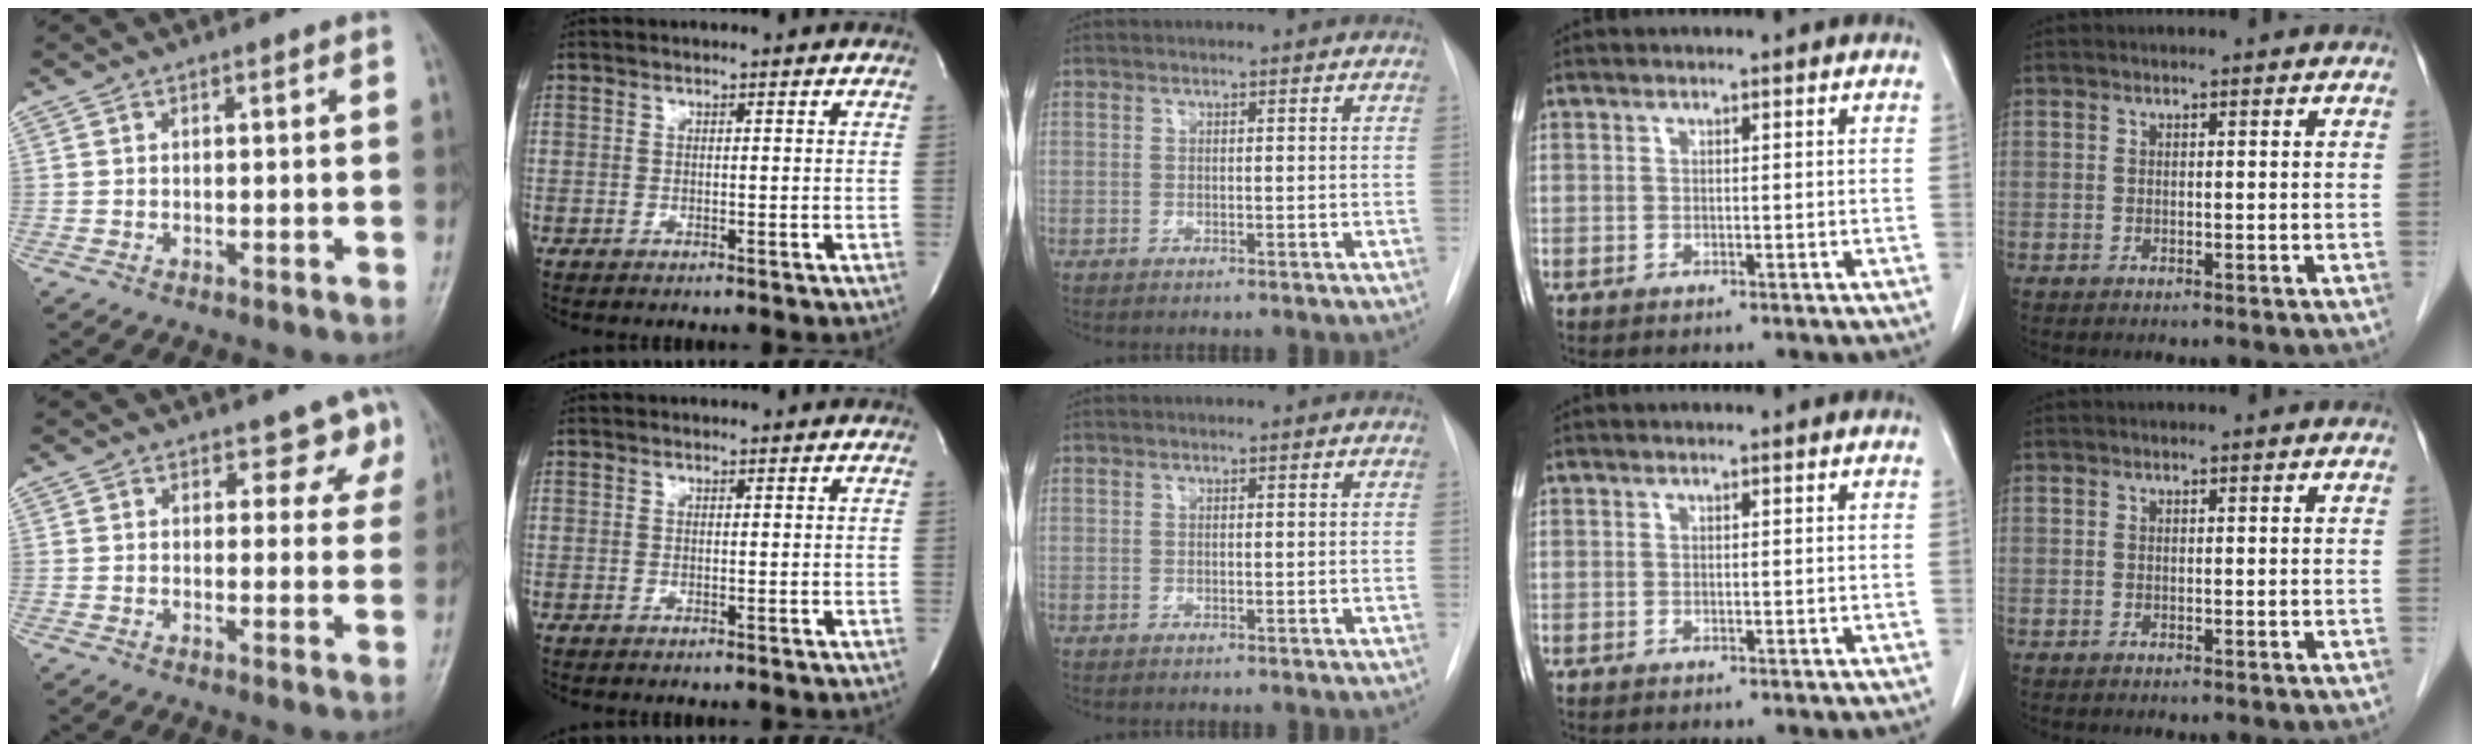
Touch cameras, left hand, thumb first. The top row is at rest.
{"thumb": {"total": 4.4, "force": [3.2, 2.8, 1.0], "torque": [0.025, -0.020, 0.027]}}